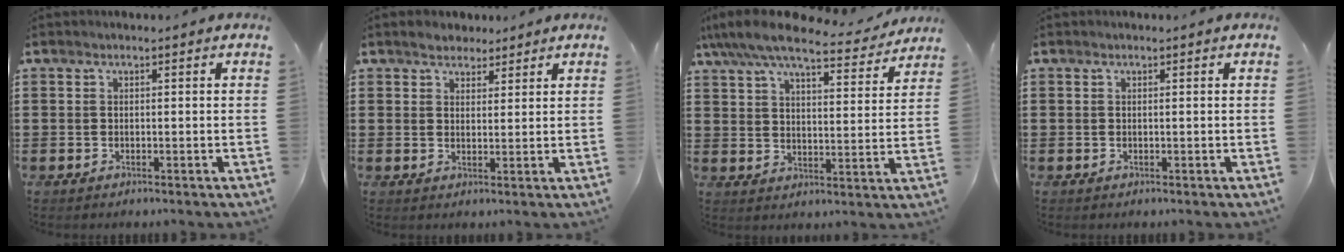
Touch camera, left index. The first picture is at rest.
{"total": 2.6, "force": [2.2, 1.3, 0.0], "torque": [-0.009, 0.010, 0.042]}
{"total": 8.0, "force": [7.0, 1.2, 3.6], "torque": [-0.099, -0.037, 0.121]}
{"total": 0.0}